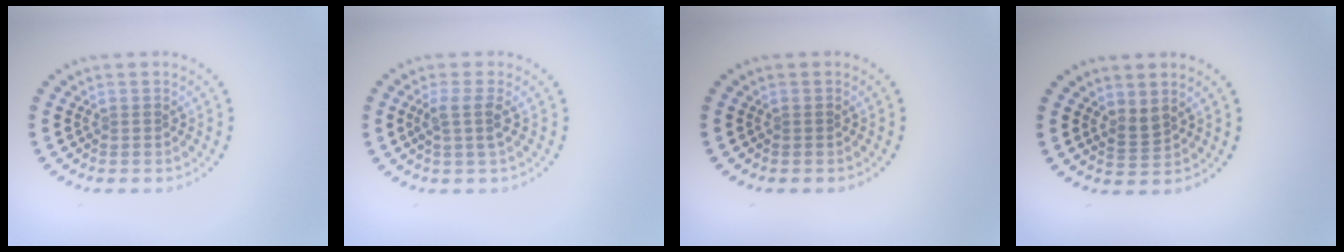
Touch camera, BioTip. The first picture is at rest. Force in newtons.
{"total": 2.0, "press": 1.6, "slide": 1.2}
{"total": 0.0}
{"total": 1.4, "press": 1.1, "slide": 0.8}